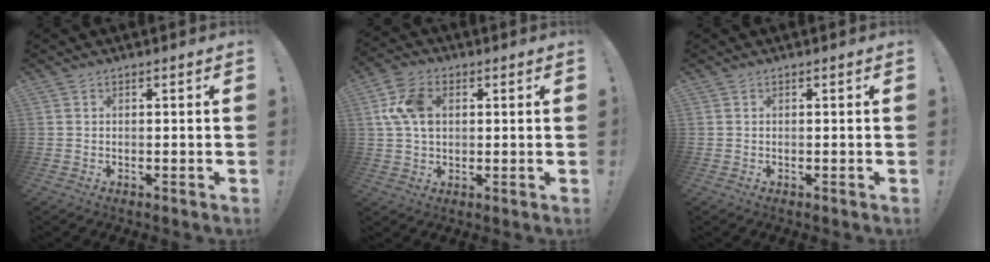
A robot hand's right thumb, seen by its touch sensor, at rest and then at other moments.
{"total": 11.4, "force": [2.6, 8.3, 7.4], "torque": [-0.143, 0.009, 0.053]}
{"total": 0.0}